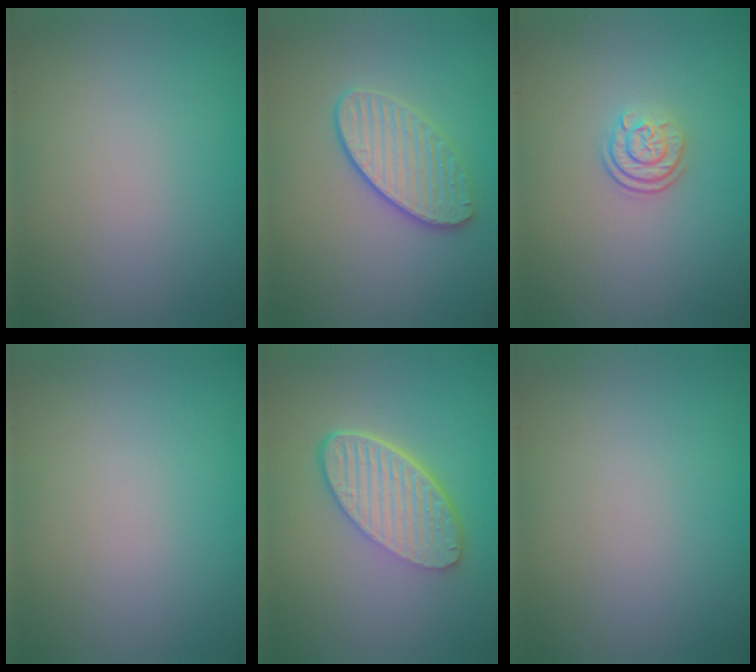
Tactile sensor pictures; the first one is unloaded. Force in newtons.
{"total": 3.4, "press": 3.1, "slide": 1.4}
{"total": 2.4, "press": 1.8, "slide": 1.5}
{"total": 0.0}
{"total": 6.2, "press": 4.4, "slide": 4.3}
{"total": 0.0}